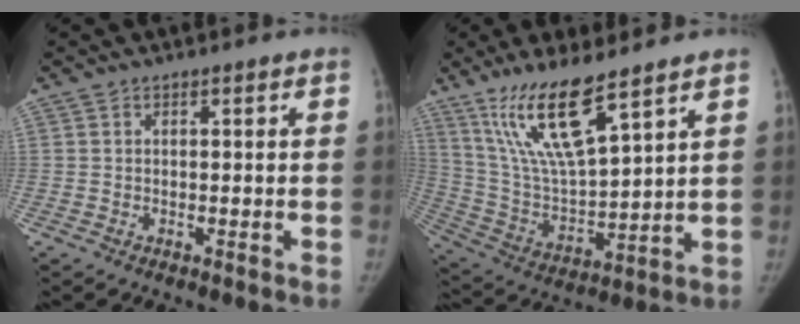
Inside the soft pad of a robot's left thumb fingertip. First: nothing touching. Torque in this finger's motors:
{"motor_torque": [0.21, 0.26, 1.47, -1.30, 0.12]}